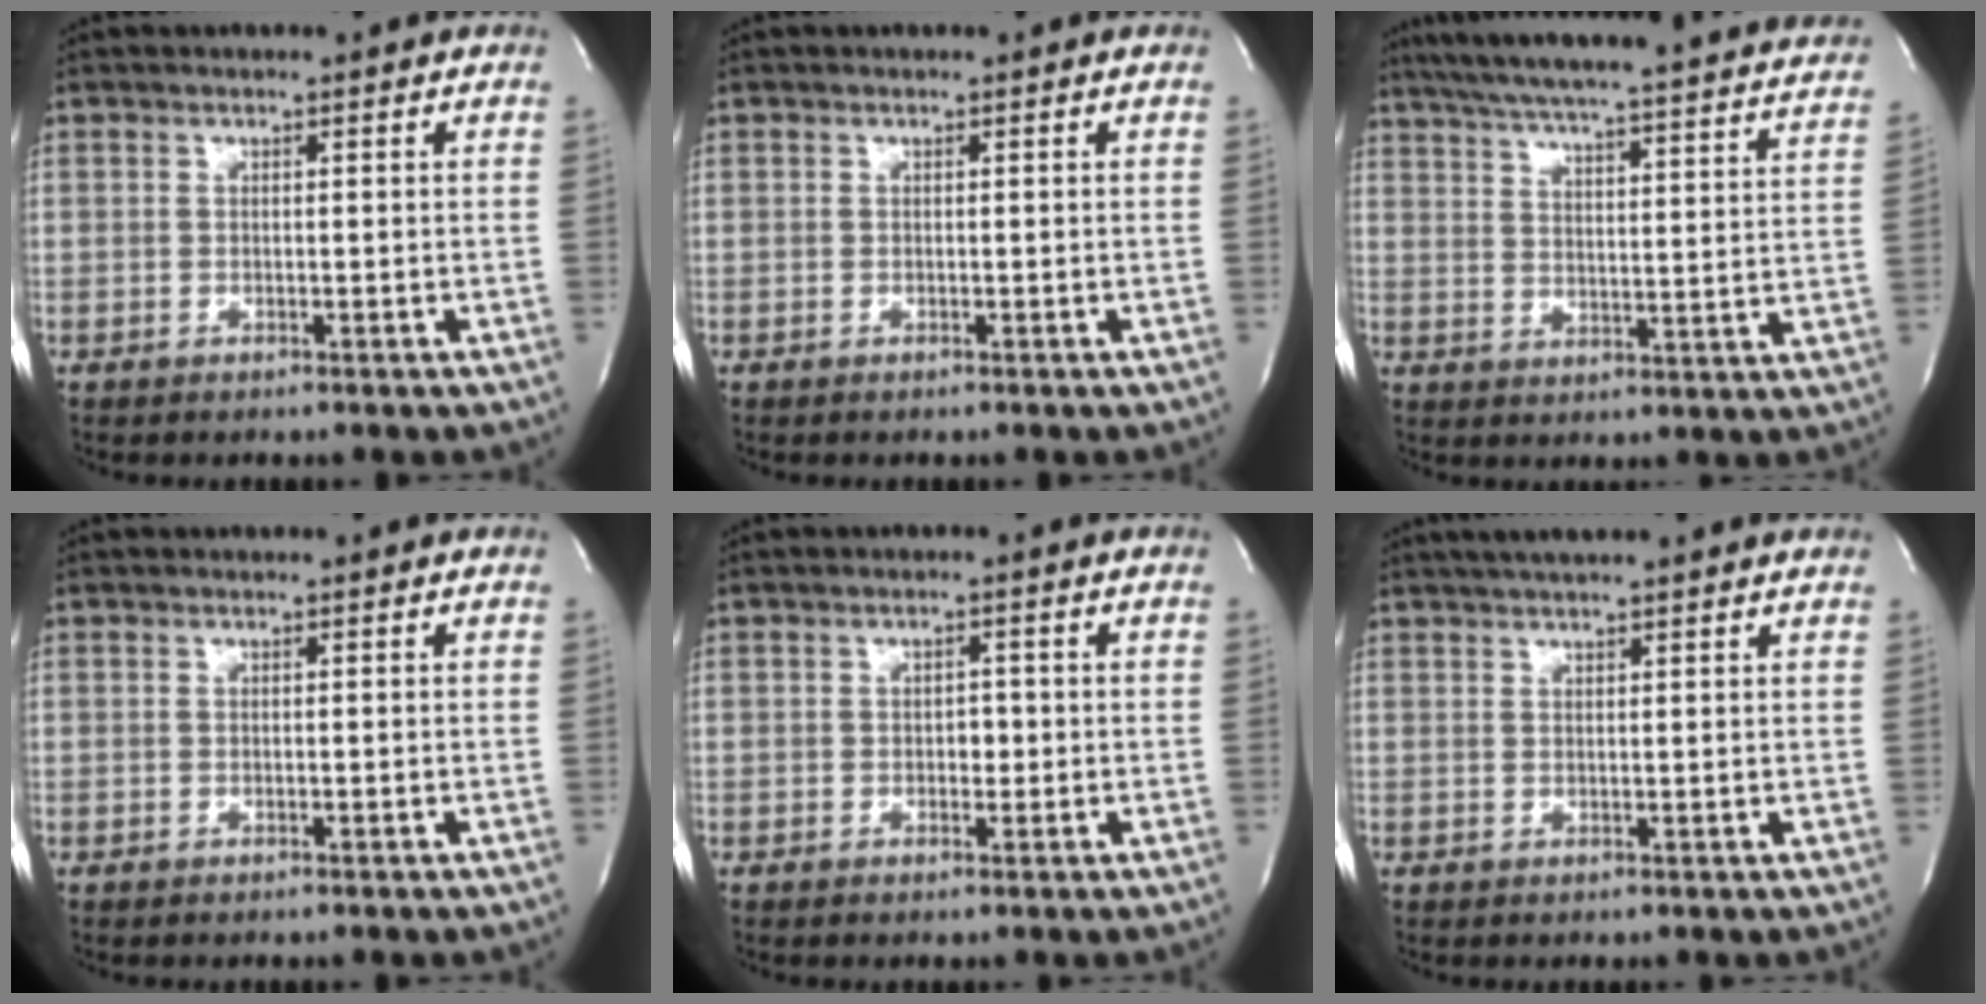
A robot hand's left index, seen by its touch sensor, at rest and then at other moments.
{"total": 0.0}
{"total": 33.1, "force": [30.1, 2.3, 13.6], "torque": [-0.225, -0.059, 0.373]}
{"total": 0.0}
{"total": 1.7, "force": [-0.2, 1.1, 1.2], "torque": [-0.015, 0.003, -0.002]}
{"total": 7.6, "force": [6.5, 0.4, 3.9], "torque": [-0.064, 0.033, 0.088]}